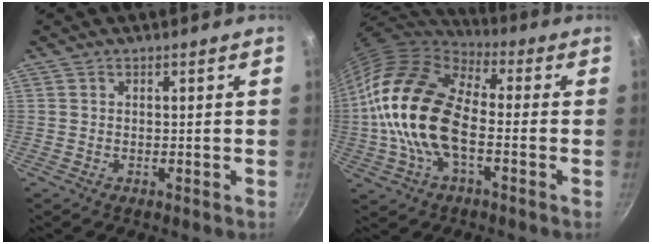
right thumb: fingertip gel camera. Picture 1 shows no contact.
{"total": 19.0, "force": [-2.0, 10.7, 15.6], "torque": [-0.275, 0.025, -0.050]}